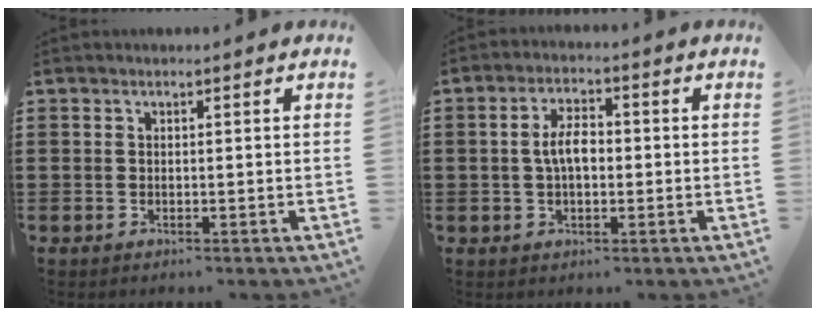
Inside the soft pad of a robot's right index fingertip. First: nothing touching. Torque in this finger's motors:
{"motor_torque": [1.45, 0.22, 0.57, 0.13]}